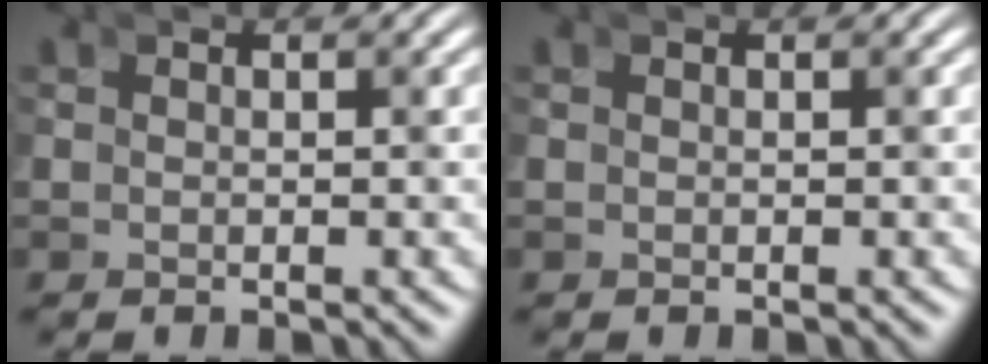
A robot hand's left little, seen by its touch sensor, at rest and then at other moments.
{"total": 0.0}